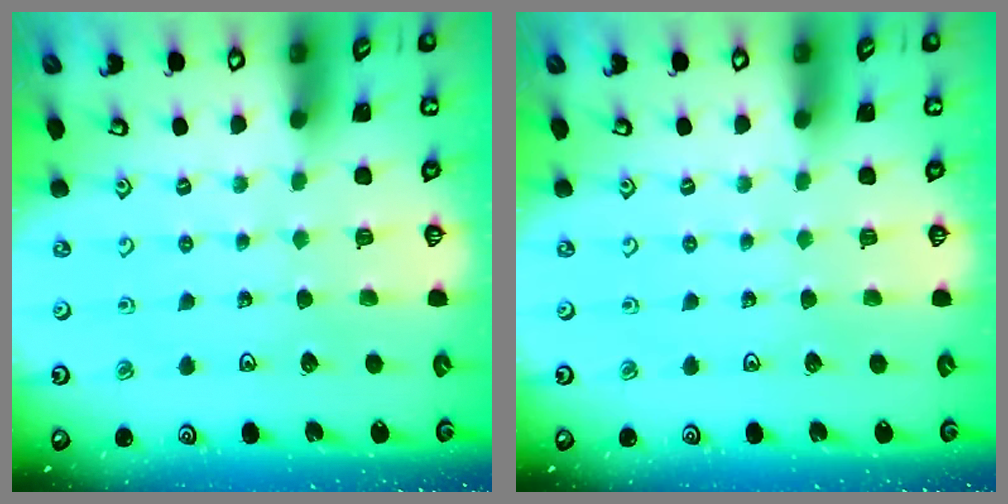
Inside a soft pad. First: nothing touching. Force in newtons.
{"total": 0.0}